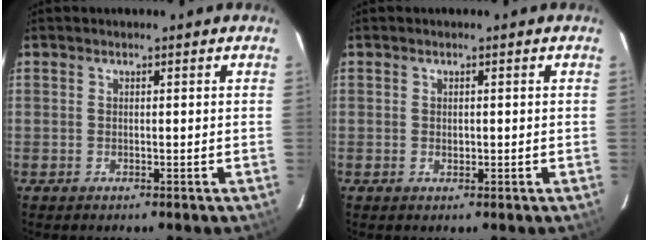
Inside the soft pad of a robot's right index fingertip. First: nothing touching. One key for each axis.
{"total": 0.8, "fx": 0.0, "fy": 0.7, "fz": 0.4, "tx": -0.003, "ty": 0.000, "tz": 0.002}